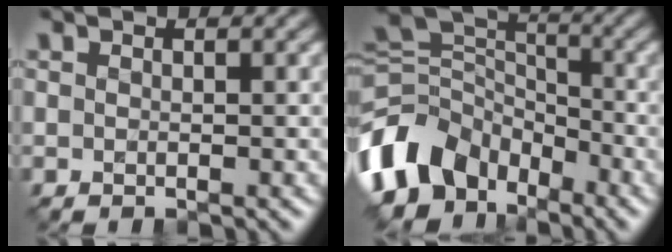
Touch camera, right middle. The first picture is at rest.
{"total": 10.7, "force": [-5.5, 7.3, 5.4], "torque": [-0.114, 0.005, -0.117]}